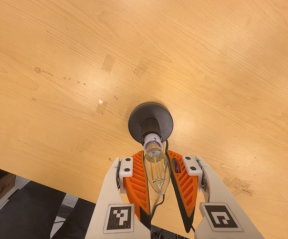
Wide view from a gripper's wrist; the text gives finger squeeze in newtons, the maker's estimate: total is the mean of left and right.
{"total": 11.9, "left": 11.4, "right": 12.3}